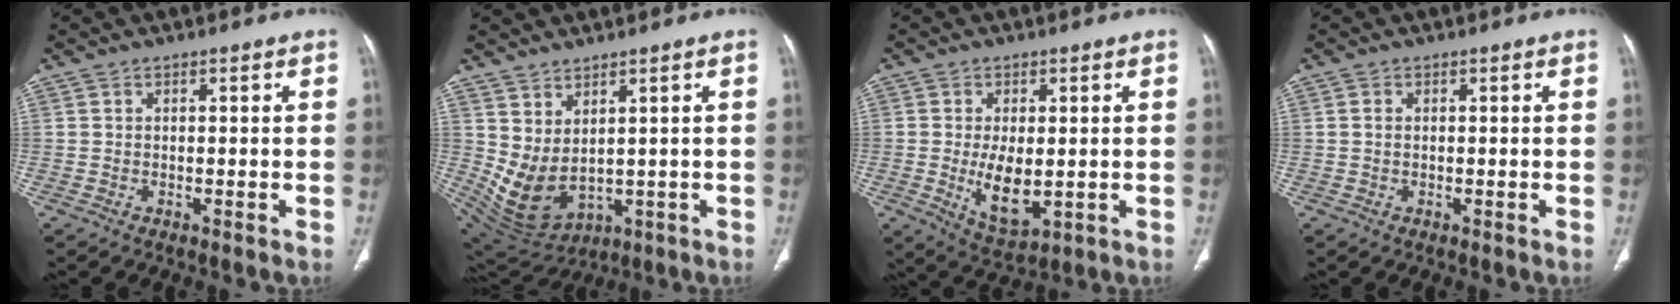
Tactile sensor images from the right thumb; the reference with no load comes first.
{"total": 8.7, "force": [2.0, 4.9, 6.9], "torque": [-0.117, -0.022, 0.072]}
{"total": 8.2, "force": [-0.9, 4.1, 7.0], "torque": [-0.112, -0.019, -0.002]}
{"total": 0.8, "force": [0.1, 0.6, 0.6], "torque": [-0.011, 0.002, 0.002]}